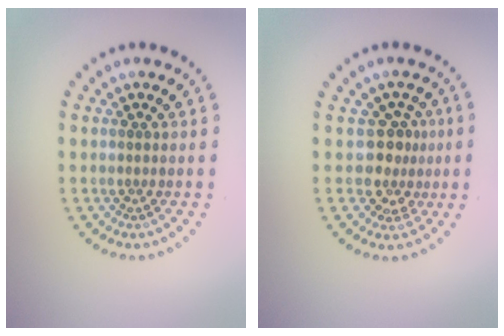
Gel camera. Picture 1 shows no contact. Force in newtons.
{"total": 3.0, "press": 2.5, "slide": 1.7}